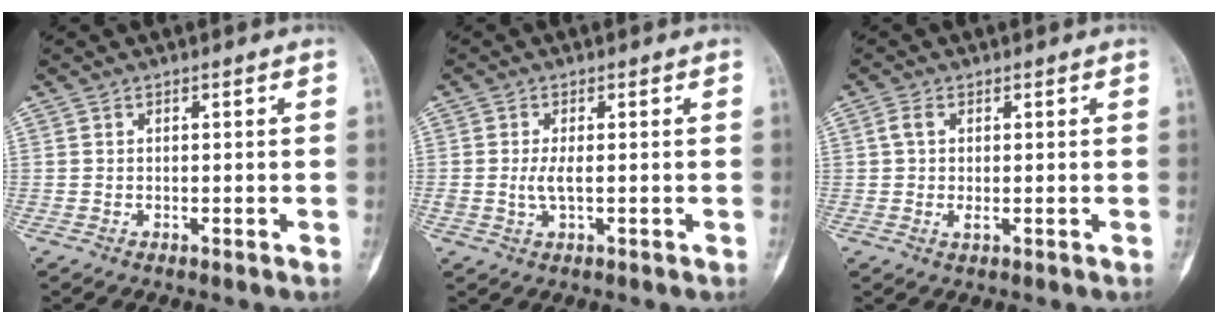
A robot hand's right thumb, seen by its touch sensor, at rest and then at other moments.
{"total": 2.8, "force": [-0.1, 0.9, 2.6], "torque": [-0.062, -0.005, -0.001]}
{"total": 2.8, "force": [0.3, 1.4, 2.4], "torque": [-0.055, 0.004, 0.005]}